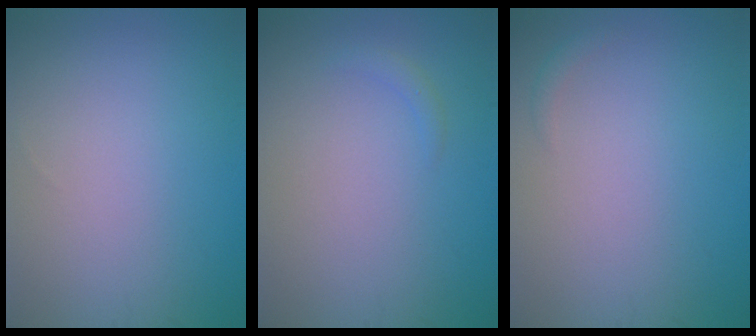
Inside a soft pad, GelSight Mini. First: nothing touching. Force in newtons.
{"total": 0.8, "press": 0.8, "slide": 0.1}
{"total": 0.6, "press": 0.6, "slide": 0.1}